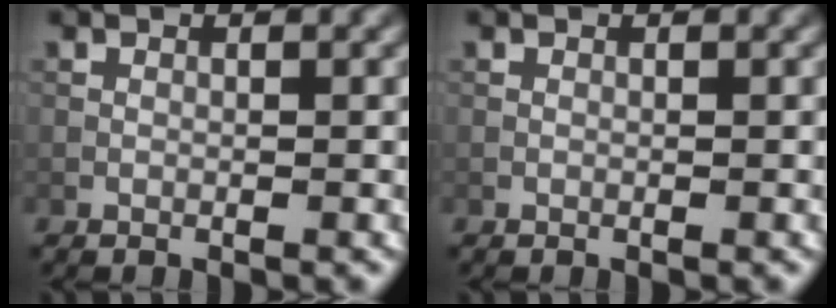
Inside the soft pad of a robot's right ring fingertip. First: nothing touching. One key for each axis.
{"total": 0.0}